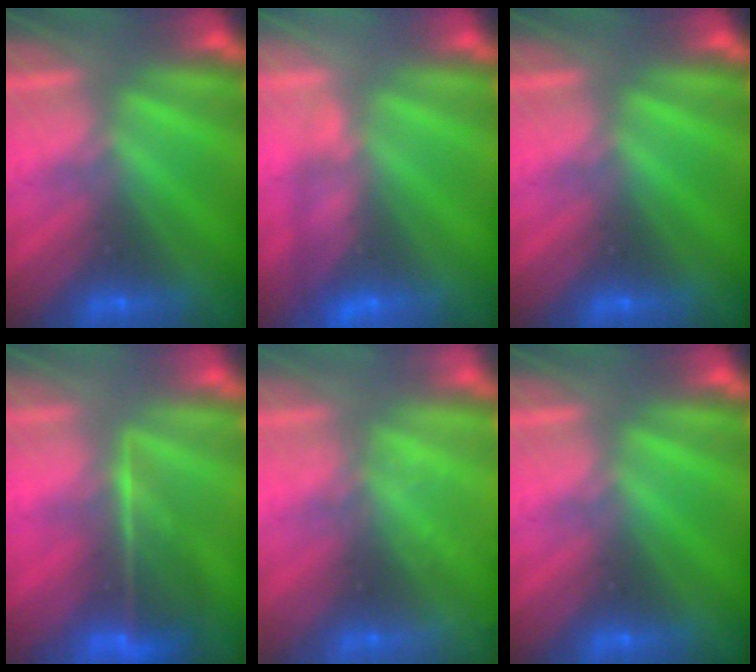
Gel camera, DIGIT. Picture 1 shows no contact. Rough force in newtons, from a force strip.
{"total": 4.9}
{"total": 0.0}
{"total": 7.3}
{"total": 2.3}
{"total": 0.0}